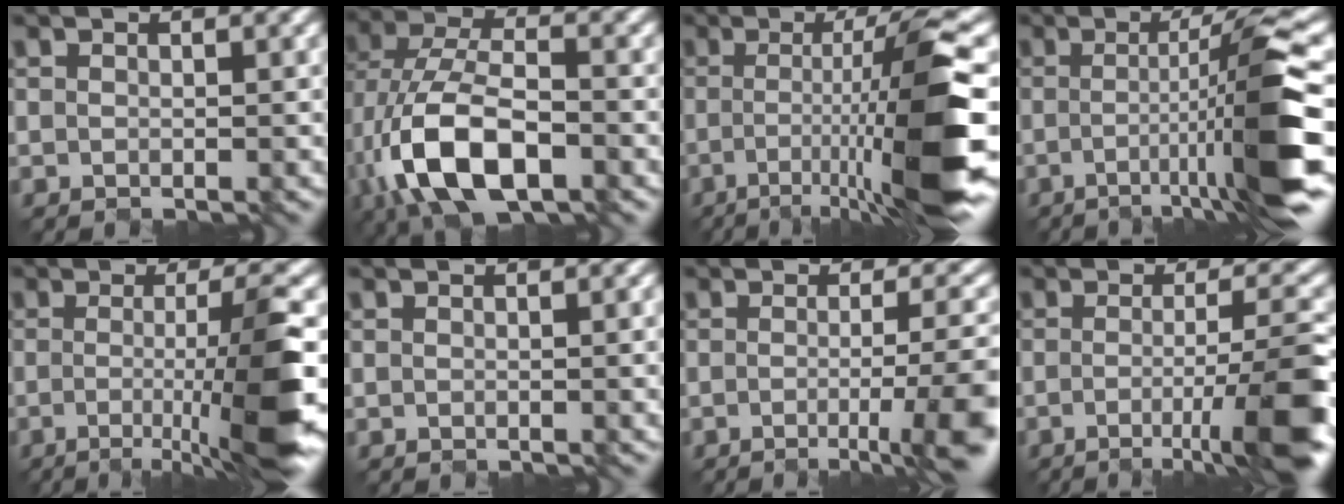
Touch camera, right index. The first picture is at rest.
{"total": 10.8, "force": [-3.4, 5.8, 8.5], "torque": [-0.180, -0.008, -0.065]}
{"total": 12.5, "force": [-2.2, 1.9, 12.2], "torque": [-0.165, -0.002, -0.035]}
{"total": 10.2, "force": [-1.8, 1.1, 10.0], "torque": [-0.135, -0.003, -0.033]}
{"total": 9.8, "force": [-1.6, 1.7, 9.5], "torque": [-0.122, -0.017, -0.025]}
{"total": 1.8, "force": [0.1, 0.6, 1.7], "torque": [-0.016, 0.003, 0.001]}
{"total": 7.4, "force": [-1.8, 1.5, 7.1], "torque": [-0.090, -0.015, -0.025]}
{"total": 8.3, "force": [-2.4, 1.4, 7.8], "torque": [-0.102, -0.008, -0.041]}